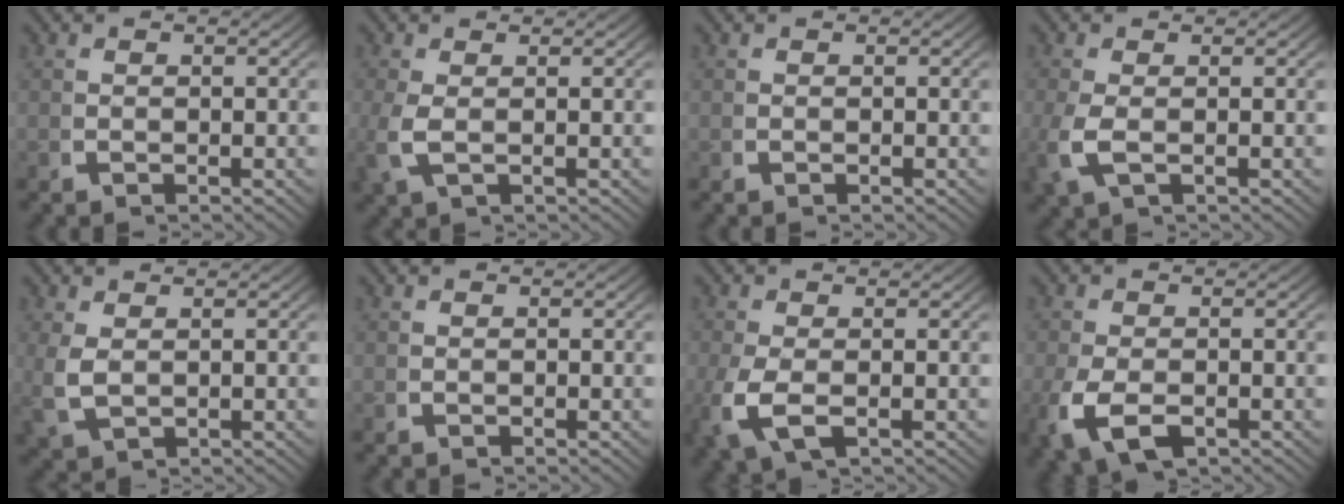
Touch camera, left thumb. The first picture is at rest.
{"total": 2.4, "force": [0.1, 1.1, 2.1], "torque": [-0.071, -0.010, 0.012]}
{"total": 0.0}
{"total": 2.8, "force": [-0.3, 1.5, 2.4], "torque": [-0.080, -0.011, 0.003]}
{"total": 2.6, "force": [0.4, 1.7, 2.0], "torque": [-0.060, -0.013, 0.026]}
{"total": 0.0}
{"total": 4.3, "force": [-1.0, 2.3, 3.4], "torque": [-0.104, -0.019, -0.004]}
{"total": 5.2, "force": [-2.1, 3.2, 3.5], "torque": [-0.102, -0.028, -0.018]}